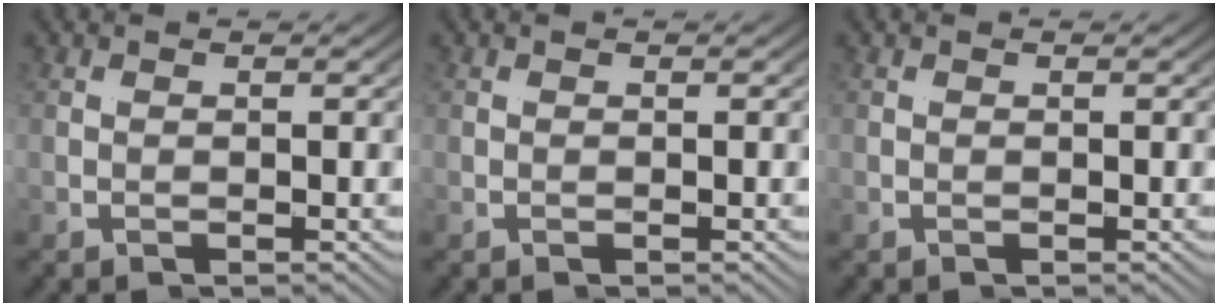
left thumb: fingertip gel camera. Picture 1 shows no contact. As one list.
[{"total": 0.0}, {"total": 0.0}]